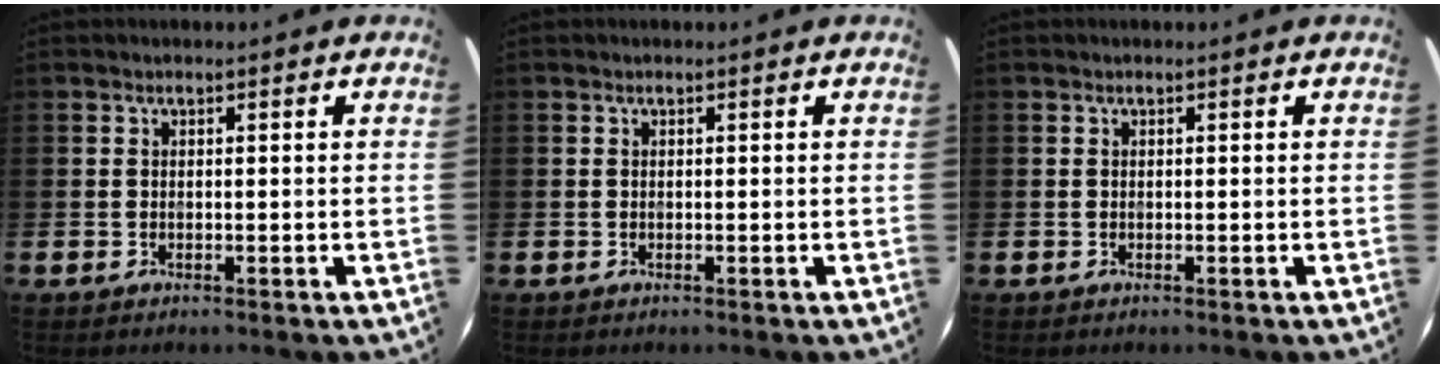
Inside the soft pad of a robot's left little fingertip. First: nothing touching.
{"total": 0.0}
{"total": 0.0}